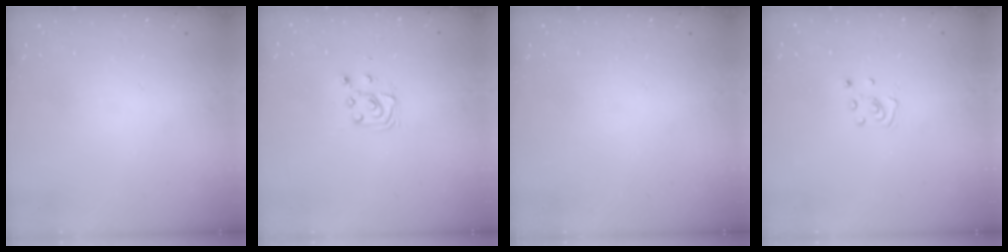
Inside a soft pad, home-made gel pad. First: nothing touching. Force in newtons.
{"total": 4.9, "press": 4.9, "slide": 0.5}
{"total": 0.0}
{"total": 3.3, "press": 3.3, "slide": 0.3}